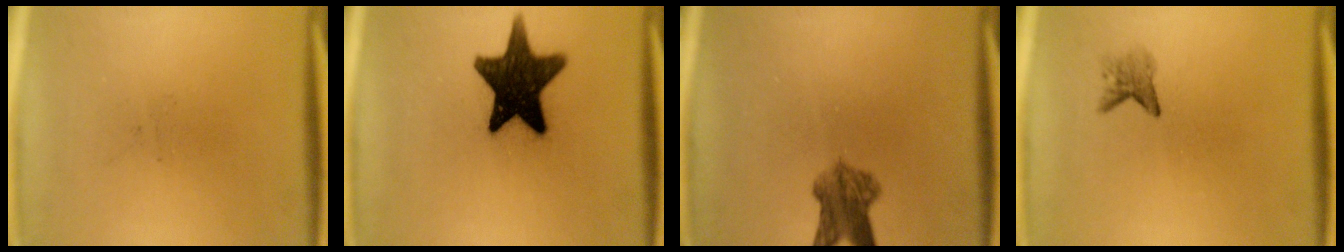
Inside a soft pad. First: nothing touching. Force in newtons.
{"total": 15.5}
{"total": 5.5}
{"total": 1.8}